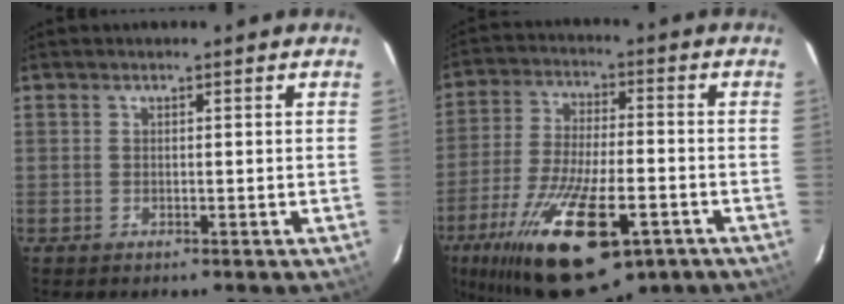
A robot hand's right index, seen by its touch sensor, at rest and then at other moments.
{"total": 23.5, "force": [-13.3, 8.5, 17.4], "torque": [-0.343, -0.060, -0.217]}